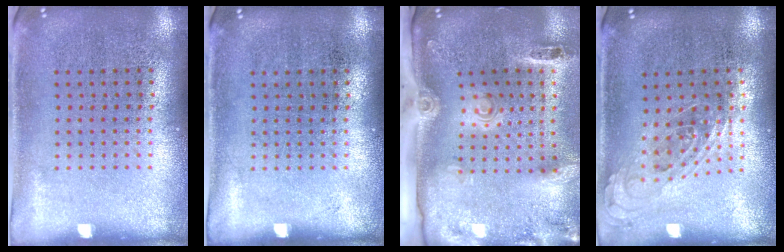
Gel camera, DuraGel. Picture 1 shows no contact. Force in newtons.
{"total": 0.0}
{"total": 3.1, "press": 2.1, "slide": 2.3}
{"total": 0.7, "press": 0.7, "slide": 0.3}